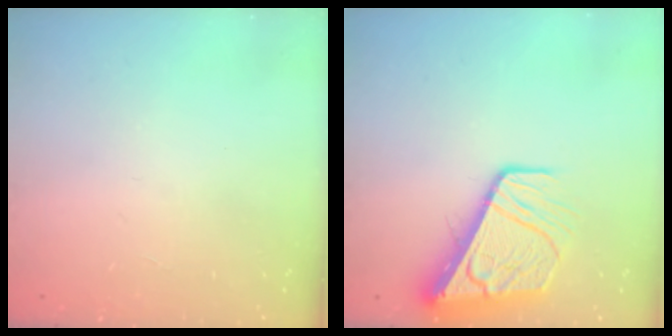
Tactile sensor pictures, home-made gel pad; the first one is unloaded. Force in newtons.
{"total": 11.8, "press": 11.8, "slide": 1.4}